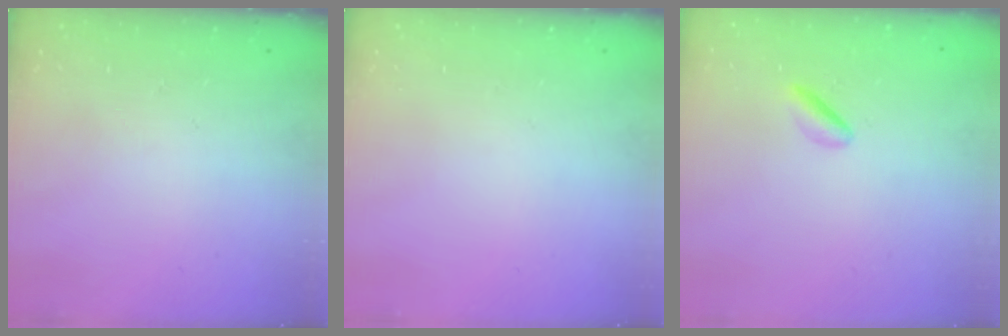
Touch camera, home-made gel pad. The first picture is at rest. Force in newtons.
{"total": 0.0}
{"total": 2.9, "press": 2.6, "slide": 1.2}